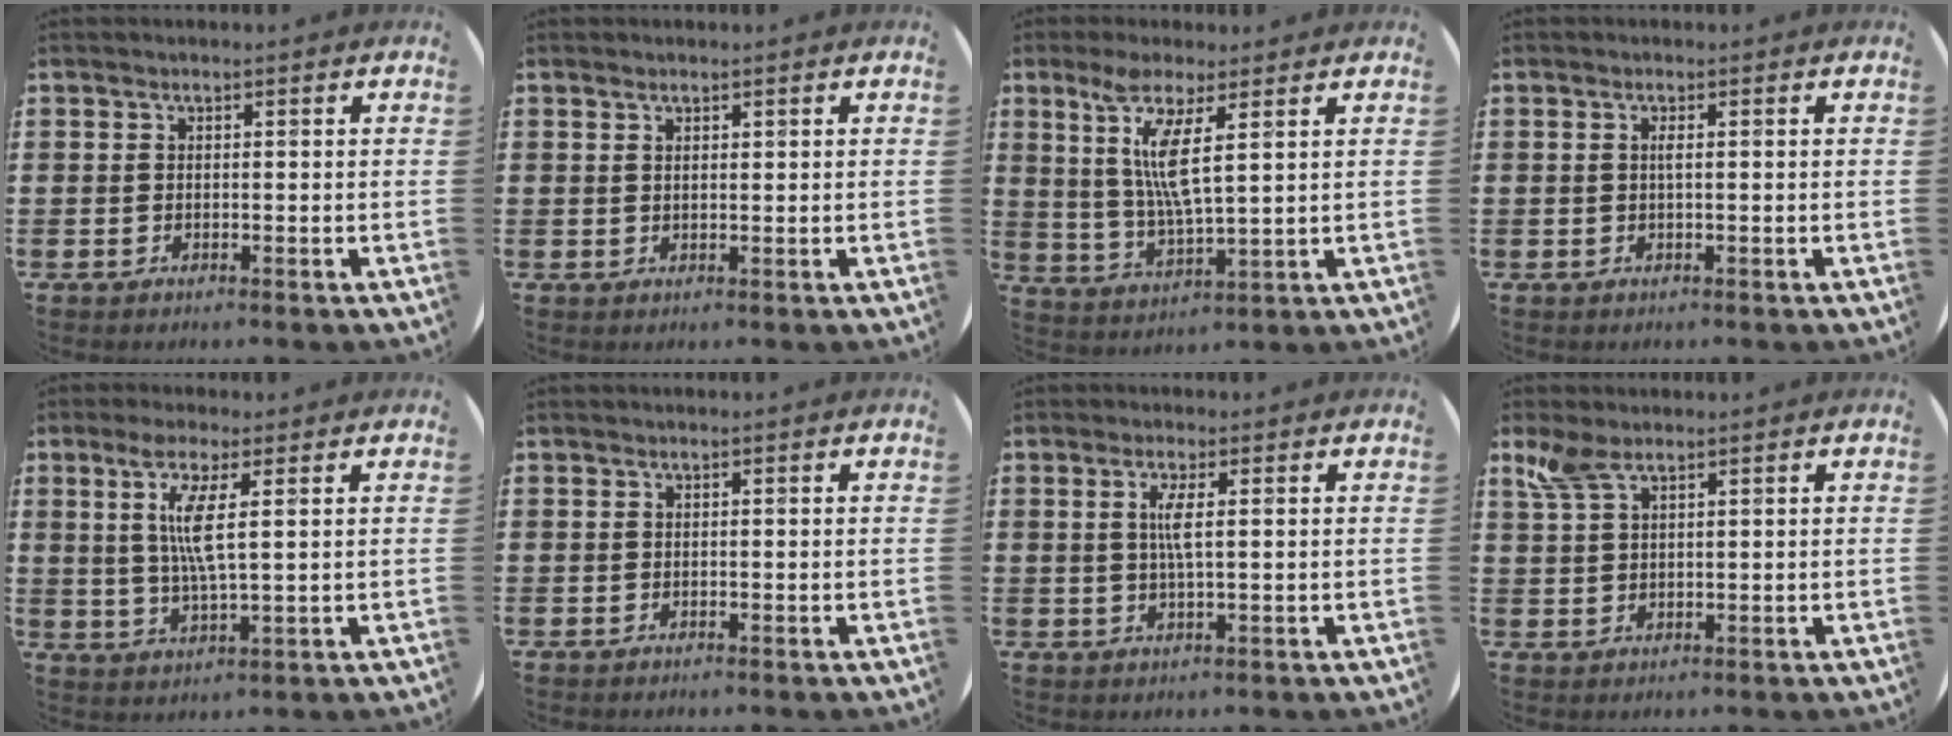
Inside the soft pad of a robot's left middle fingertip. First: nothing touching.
{"total": 0.7, "force": [0.7, 0.0, 0.3], "torque": [-0.007, -0.002, 0.013]}
{"total": 7.9, "force": [4.5, 1.2, 6.4], "torque": [-0.137, -0.015, 0.078]}
{"total": 0.7, "force": [0.1, 0.0, 0.7], "torque": [-0.014, -0.003, 0.002]}
{"total": 6.5, "force": [2.5, 0.9, 5.9], "torque": [-0.123, 0.002, 0.039]}
{"total": 0.0}
{"total": 2.6, "force": [0.7, 0.2, 2.5], "torque": [-0.052, 0.000, 0.008]}
{"total": 3.1, "force": [2.2, 1.0, 2.0], "torque": [-0.045, 0.002, 0.041]}